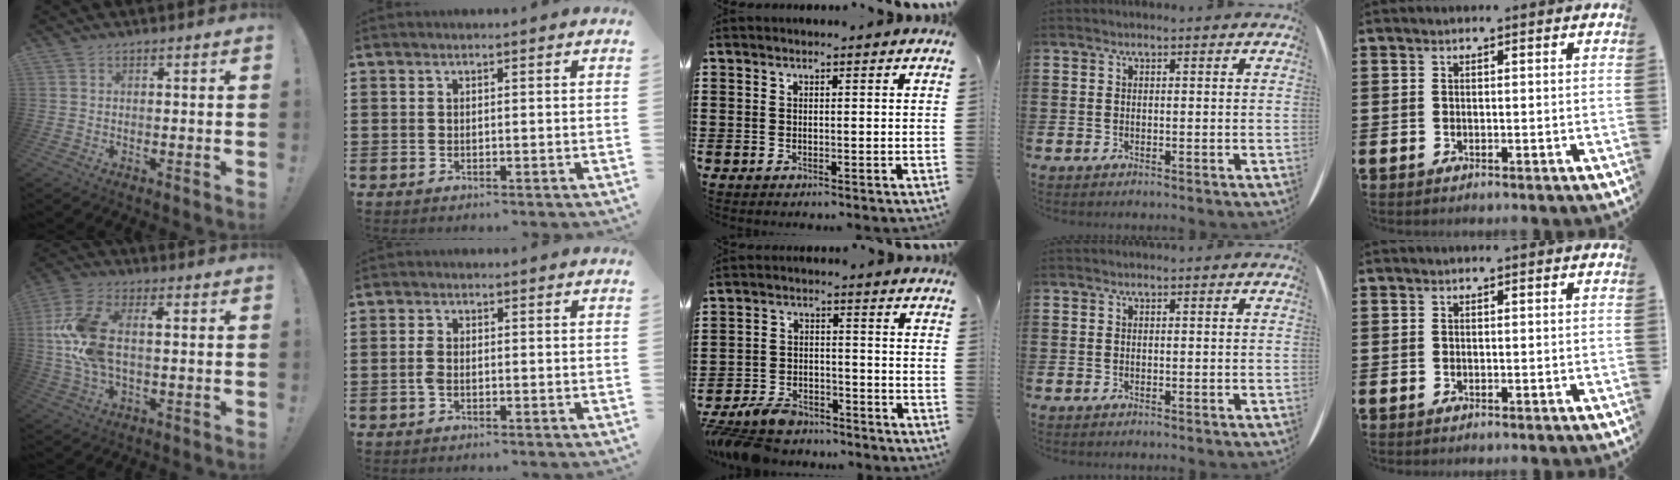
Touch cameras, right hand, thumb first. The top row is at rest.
{"thumb": {"total": 14.8, "force": [1.3, 8.3, 12.2], "torque": [-0.241, 0.009, 0.026]}, "index": {"total": 2.0, "force": [-0.5, 1.0, 1.6], "torque": [-0.039, -0.003, -0.011]}, "middle": {"total": 6.1, "force": [-5.7, 1.5, 1.5], "torque": [-0.052, 0.003, -0.119]}}